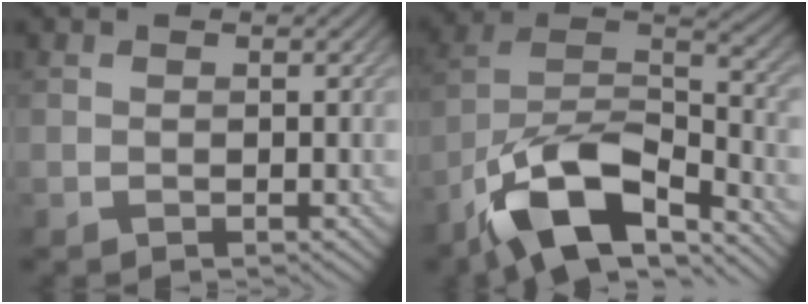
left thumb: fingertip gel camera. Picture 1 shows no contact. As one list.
[{"total": 14.4, "force": [-9.7, 5.6, 9.1], "torque": [-0.178, -0.013, -0.197]}]